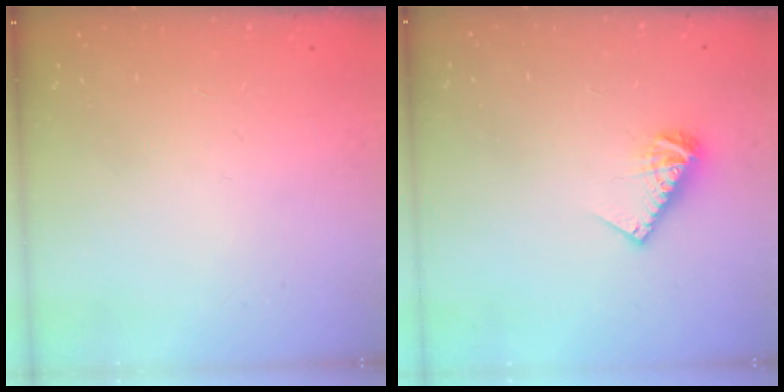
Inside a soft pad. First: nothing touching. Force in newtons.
{"total": 8.2, "press": 8.2, "slide": 0.7}